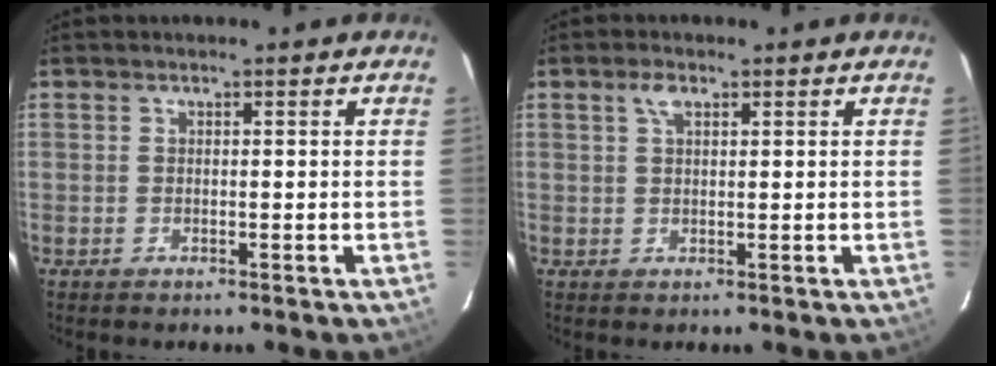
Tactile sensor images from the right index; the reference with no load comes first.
{"total": 2.1, "force": [1.1, 1.0, 1.5], "torque": [-0.031, 0.006, 0.020]}